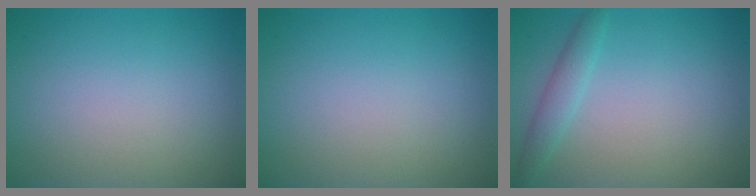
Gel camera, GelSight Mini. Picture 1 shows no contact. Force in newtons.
{"total": 0.0}
{"total": 1.8, "press": 1.8, "slide": 0.2}